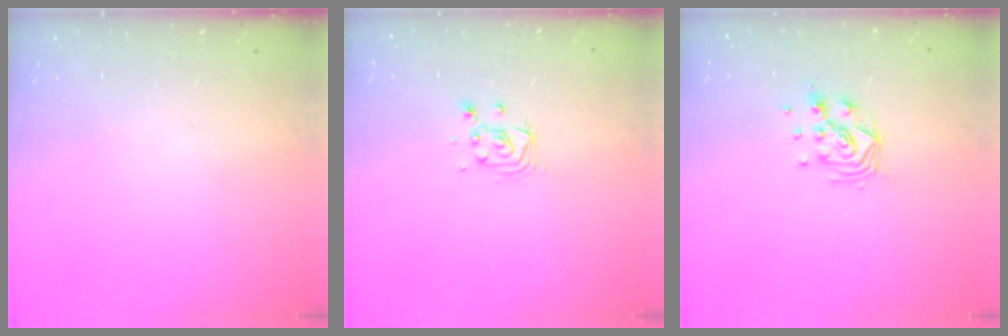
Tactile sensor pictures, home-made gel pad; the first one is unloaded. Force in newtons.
{"total": 3.4, "press": 3.4, "slide": 0.4}
{"total": 9.3, "press": 9.3, "slide": 0.9}